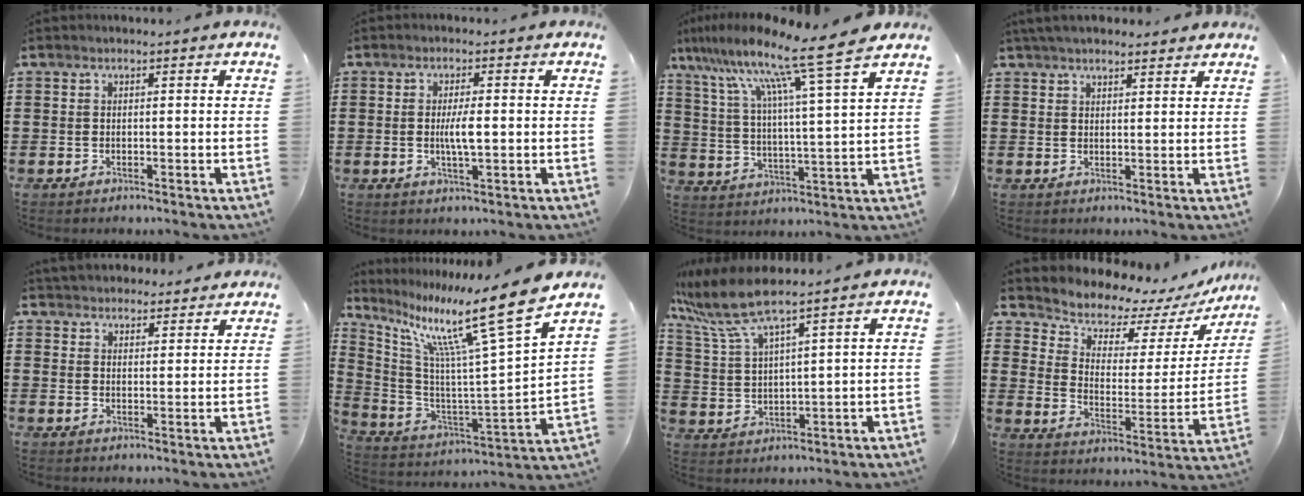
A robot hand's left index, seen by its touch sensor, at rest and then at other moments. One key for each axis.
{"total": 4.0, "fx": 0.0, "fy": 0.8, "fz": 3.9, "tx": -0.070, "ty": -0.001, "tz": -0.002}
{"total": 12.0, "fx": 9.7, "fy": -0.5, "fz": 7.1, "tx": -0.166, "ty": -0.065, "tz": 0.152}
{"total": 3.5, "fx": 3.2, "fy": 0.9, "fz": 0.8, "tx": -0.024, "ty": 0.000, "tz": 0.062}
{"total": 3.6, "fx": 3.3, "fy": 1.2, "fz": -0.5, "tx": -0.004, "ty": -0.008, "tz": 0.064}
{"total": 15.1, "fx": 10.0, "fy": 0.7, "fz": 11.4, "tx": -0.222, "ty": -0.065, "tz": 0.148}
{"total": 8.1, "fx": 6.5, "fy": 0.8, "fz": 4.7, "tx": -0.122, "ty": -0.025, "tz": 0.112}
{"total": 6.3, "fx": 5.9, "fy": 2.1, "fz": 0.6, "tx": -0.045, "ty": -0.052, "tz": 0.099}